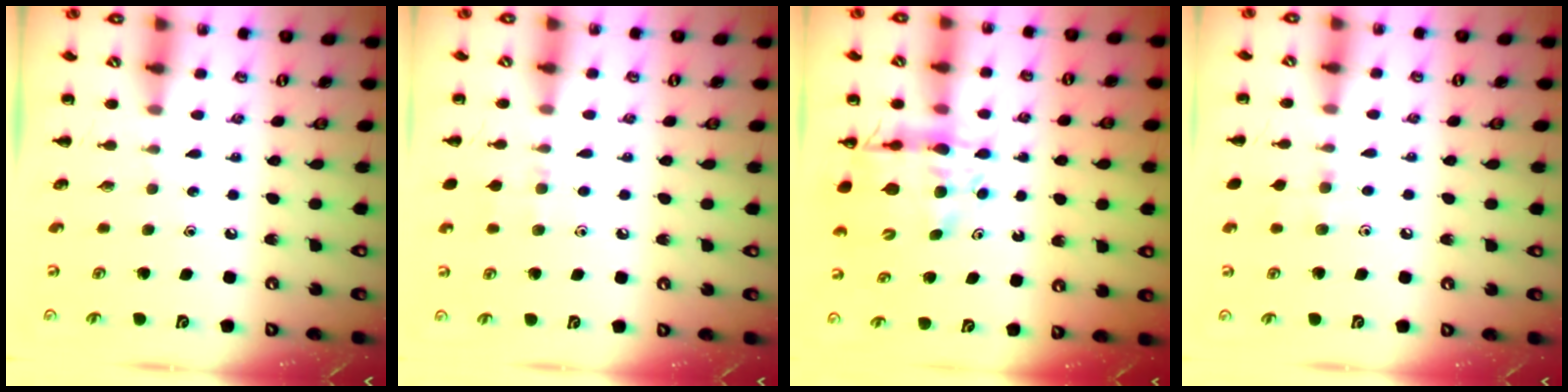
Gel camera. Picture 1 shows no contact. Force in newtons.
{"total": 6.6, "press": 6.3, "slide": 2.0}
{"total": 13.5, "press": 12.9, "slide": 3.9}
{"total": 7.4, "press": 7.2, "slide": 1.9}